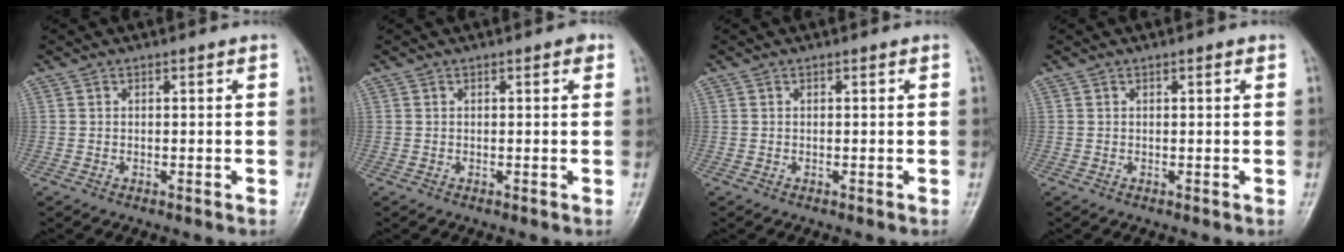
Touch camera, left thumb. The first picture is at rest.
{"total": 1.1, "force": [0.5, 0.5, 0.8], "torque": [-0.008, 0.001, 0.003]}
{"total": 0.0}
{"total": 0.6, "force": [0.3, 0.2, 0.5], "torque": [-0.008, 0.000, 0.003]}